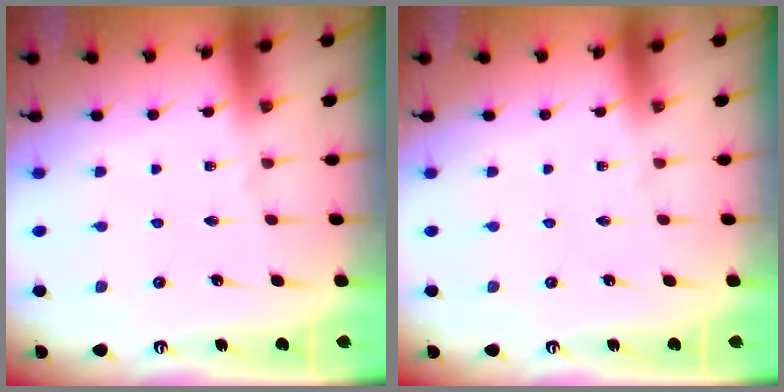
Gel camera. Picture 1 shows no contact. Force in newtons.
{"total": 0.0}